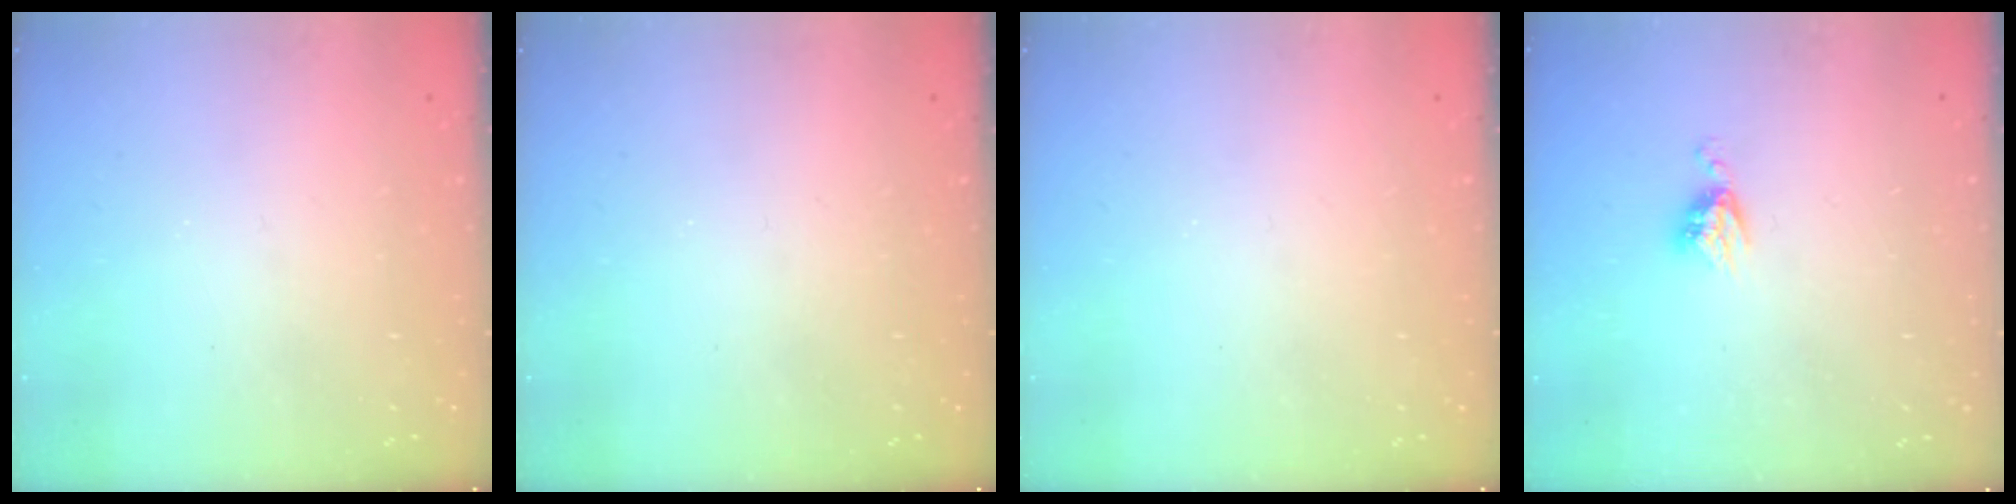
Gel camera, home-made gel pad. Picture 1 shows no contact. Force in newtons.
{"total": 0.0}
{"total": 0.0}
{"total": 5.0, "press": 5.0, "slide": 0.5}